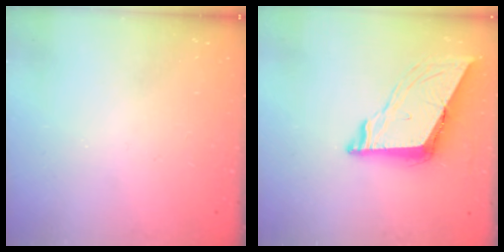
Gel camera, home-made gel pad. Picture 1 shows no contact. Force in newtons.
{"total": 8.4, "press": 8.4, "slide": 0.6}